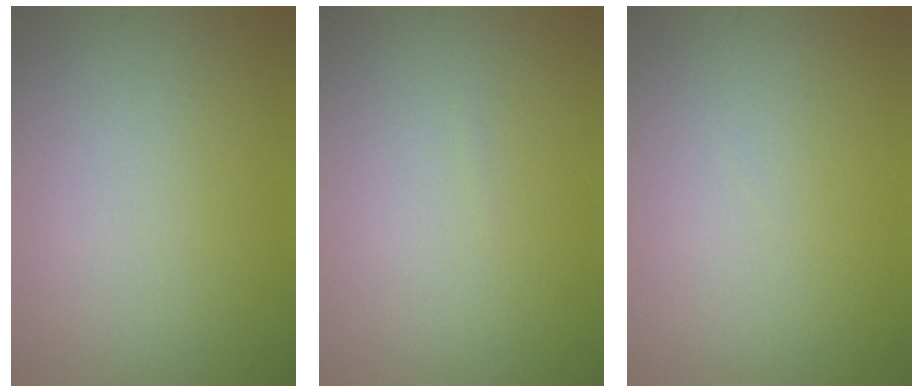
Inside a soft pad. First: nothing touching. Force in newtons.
{"total": 0.0}
{"total": 0.0}